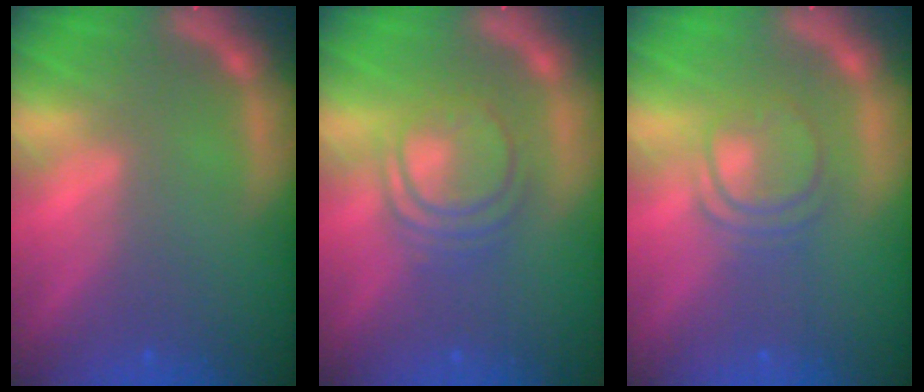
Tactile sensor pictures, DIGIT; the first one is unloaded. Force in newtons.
{"total": 5.6}
{"total": 4.0}